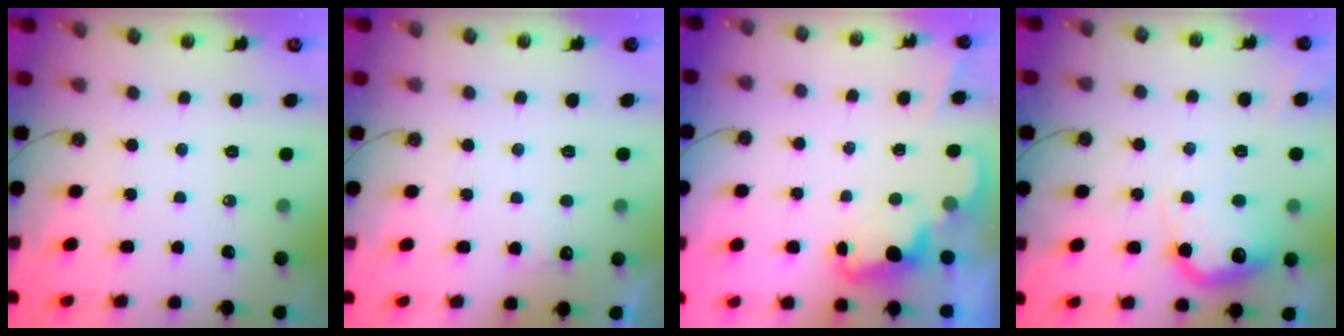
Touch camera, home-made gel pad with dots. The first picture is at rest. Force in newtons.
{"total": 5.1, "press": 5.0, "slide": 1.1}
{"total": 2.5, "press": 2.4, "slide": 0.5}
{"total": 16.2, "press": 16.2, "slide": 0.8}